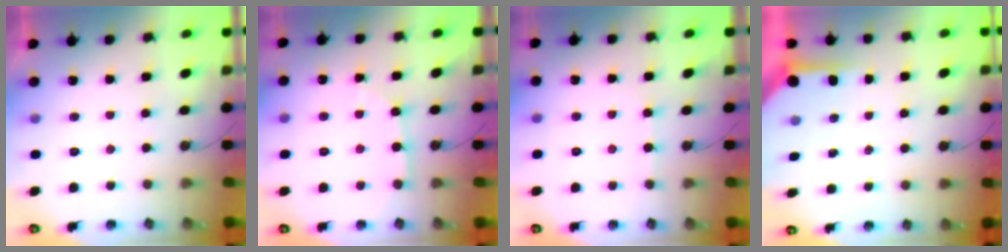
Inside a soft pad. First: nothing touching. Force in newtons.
{"total": 3.4, "press": 3.4, "slide": 0.3}
{"total": 2.5, "press": 2.5, "slide": 0.4}
{"total": 4.0, "press": 3.9, "slide": 0.3}